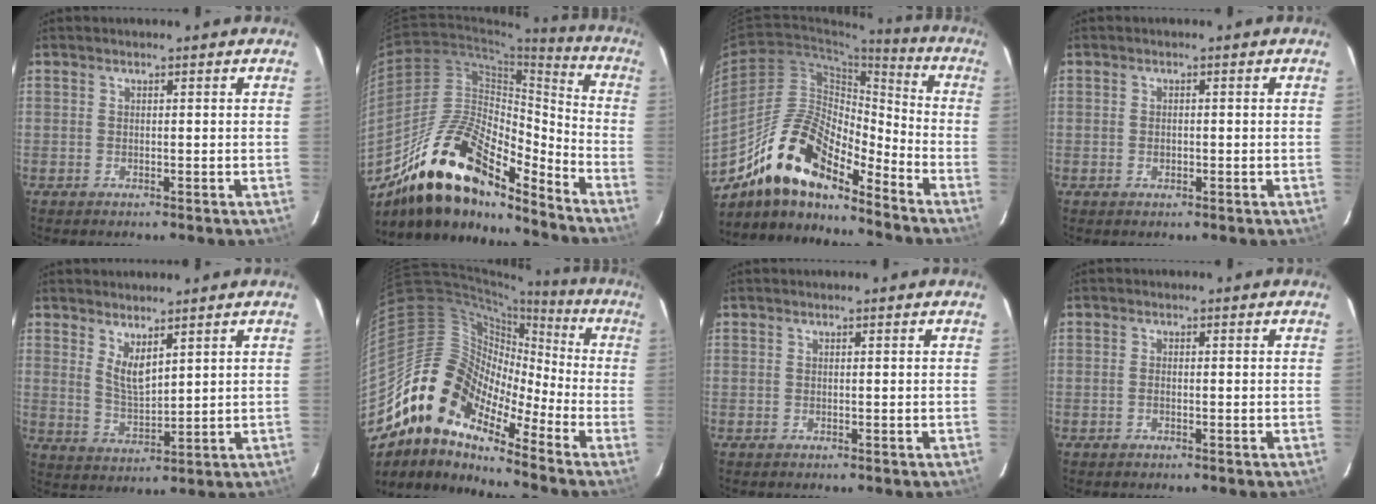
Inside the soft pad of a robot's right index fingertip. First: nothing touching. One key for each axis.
{"total": 22.0, "fx": -17.0, "fy": 7.3, "fz": 11.9, "tx": -0.209, "ty": 0.007, "tz": -0.306}
{"total": 17.0, "fx": -13.0, "fy": 5.4, "fz": 9.6, "tx": -0.174, "ty": 0.006, "tz": -0.251}
{"total": 1.3, "fx": -0.3, "fy": 1.0, "fz": 0.8, "tx": -0.015, "ty": 0.003, "tz": -0.006}
{"total": 5.2, "fx": 3.4, "fy": 1.7, "fz": 3.6, "tx": -0.065, "ty": -0.012, "tz": 0.066}
{"total": 13.4, "fx": -9.3, "fy": 6.2, "fz": 7.4, "tx": -0.106, "ty": 0.012, "tz": -0.200}
{"total": 0.0}
{"total": 0.9, "fx": -0.4, "fy": 0.5, "fz": 0.6, "tx": -0.014, "ty": 0.002, "tz": -0.008}